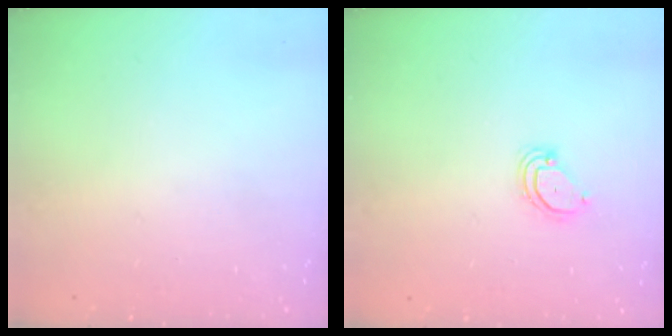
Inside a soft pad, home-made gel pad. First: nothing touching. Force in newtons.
{"total": 3.5, "press": 3.5, "slide": 0.3}